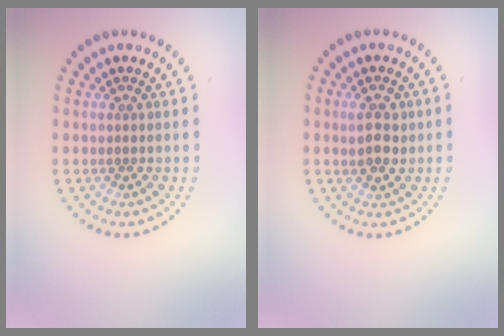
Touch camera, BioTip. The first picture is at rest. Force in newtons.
{"total": 2.6, "press": 2.6, "slide": 0.6}